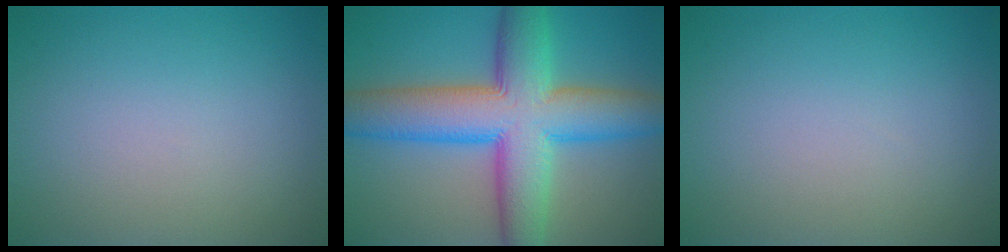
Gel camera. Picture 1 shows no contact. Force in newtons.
{"total": 11.6, "press": 11.6, "slide": 0.3}
{"total": 0.0}